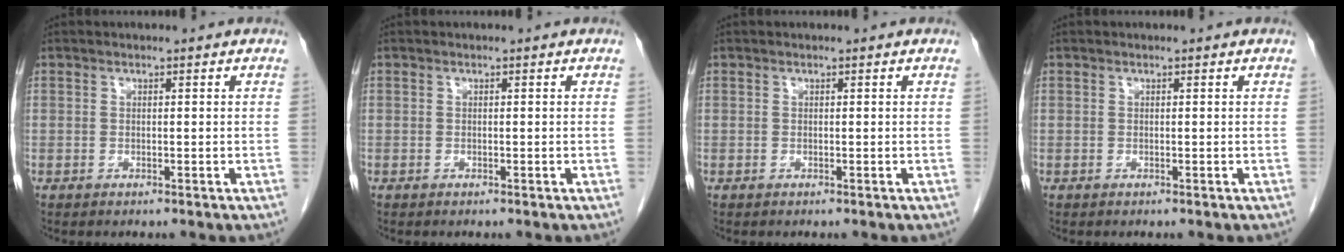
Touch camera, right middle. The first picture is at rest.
{"total": 0.0}
{"total": 0.0}
{"total": 0.0}